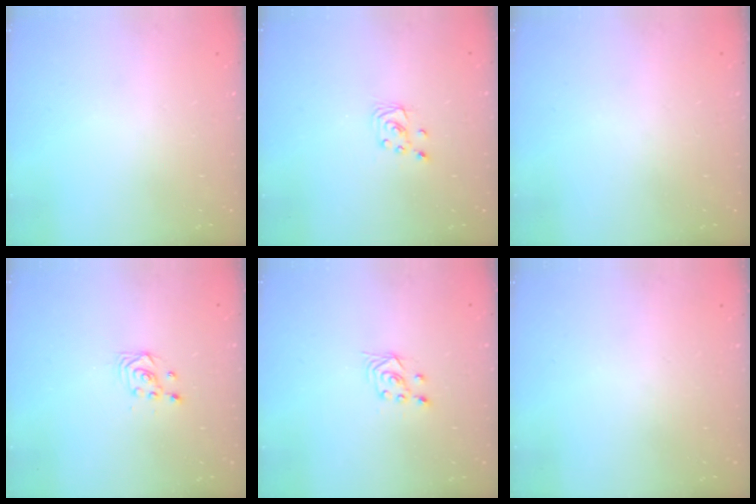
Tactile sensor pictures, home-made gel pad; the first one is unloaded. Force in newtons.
{"total": 2.7, "press": 2.7, "slide": 0.2}
{"total": 0.0}
{"total": 3.3, "press": 3.3, "slide": 0.4}
{"total": 2.9, "press": 2.5, "slide": 1.4}
{"total": 0.0}